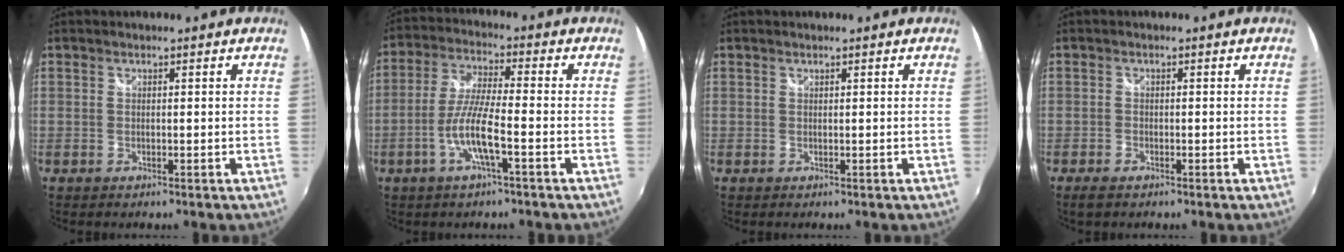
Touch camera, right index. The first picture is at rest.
{"total": 8.3, "force": [-3.4, 0.6, 7.5], "torque": [-0.159, -0.001, -0.067]}
{"total": 0.0}
{"total": 2.6, "force": [-1.9, 1.1, 1.3], "torque": [-0.033, -0.008, -0.037]}